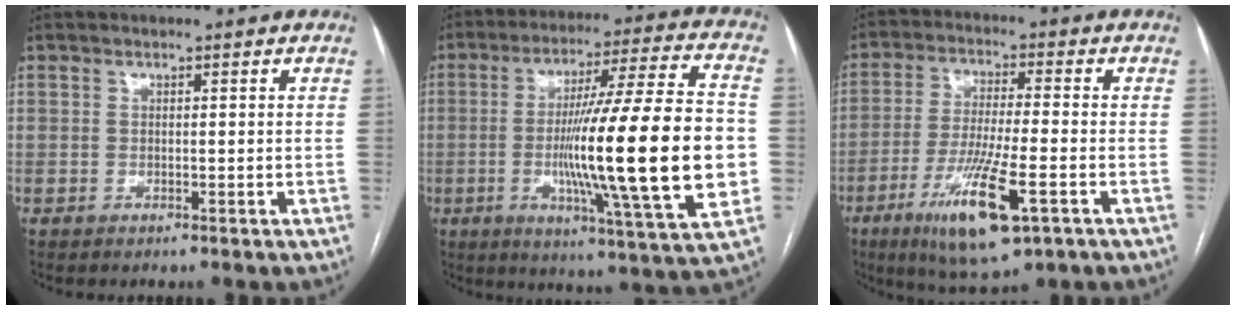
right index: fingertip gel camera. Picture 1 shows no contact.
{"total": 25.3, "force": [-3.0, 0.6, 25.1], "torque": [-0.375, -0.006, -0.056]}
{"total": 13.2, "force": [-6.1, 1.8, 11.5], "torque": [-0.221, -0.028, -0.102]}